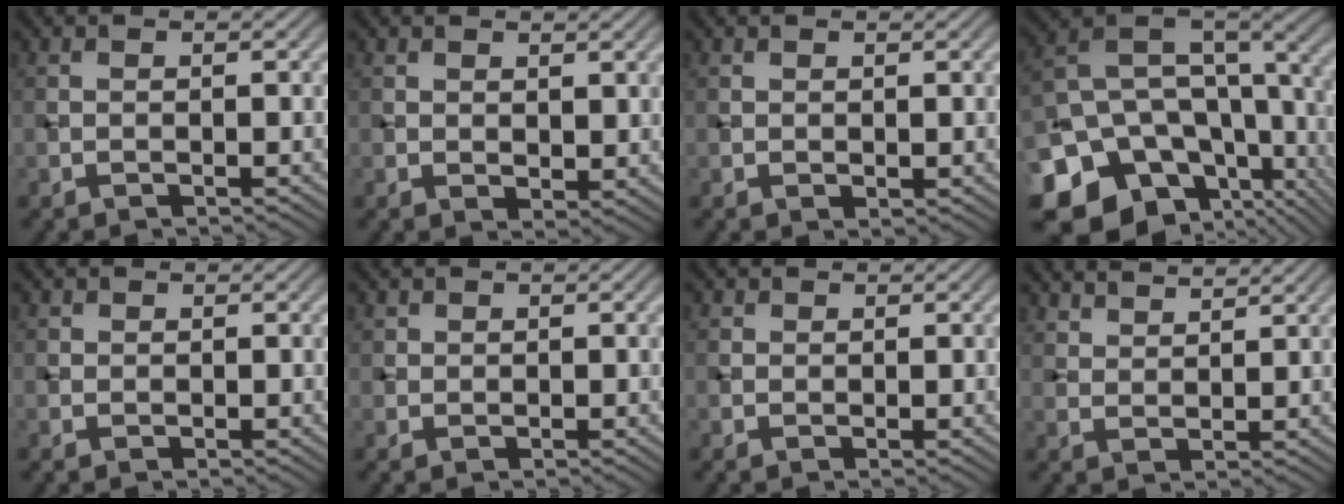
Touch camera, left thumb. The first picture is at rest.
{"total": 2.3, "force": [1.3, 1.3, 1.3], "torque": [-0.023, -0.007, 0.028]}
{"total": 0.8, "force": [0.5, 0.5, 0.4], "torque": [-0.007, -0.002, 0.012]}
{"total": 19.2, "force": [-7.1, 13.9, 11.2], "torque": [-0.245, -0.023, -0.073]}
{"total": 1.2, "force": [0.5, 1.0, 0.1], "torque": [0.001, -0.003, 0.007]}
{"total": 1.5, "force": [0.7, 1.3, 0.1], "torque": [-0.002, -0.004, 0.013]}
{"total": 1.0, "force": [0.5, 0.8, 0.2], "torque": [0.000, -0.001, 0.009]}
{"total": 4.5, "force": [4.1, 1.1, 1.6], "torque": [-0.033, -0.012, 0.091]}